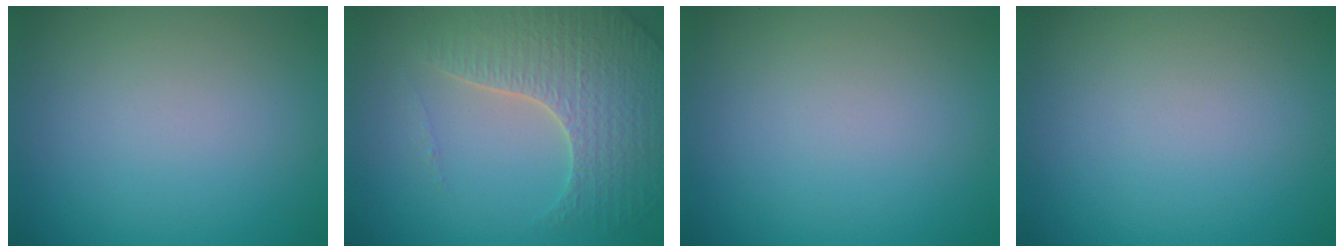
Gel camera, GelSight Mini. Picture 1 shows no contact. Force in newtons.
{"total": 5.3, "press": 4.5, "slide": 2.8}
{"total": 0.0}
{"total": 0.0}